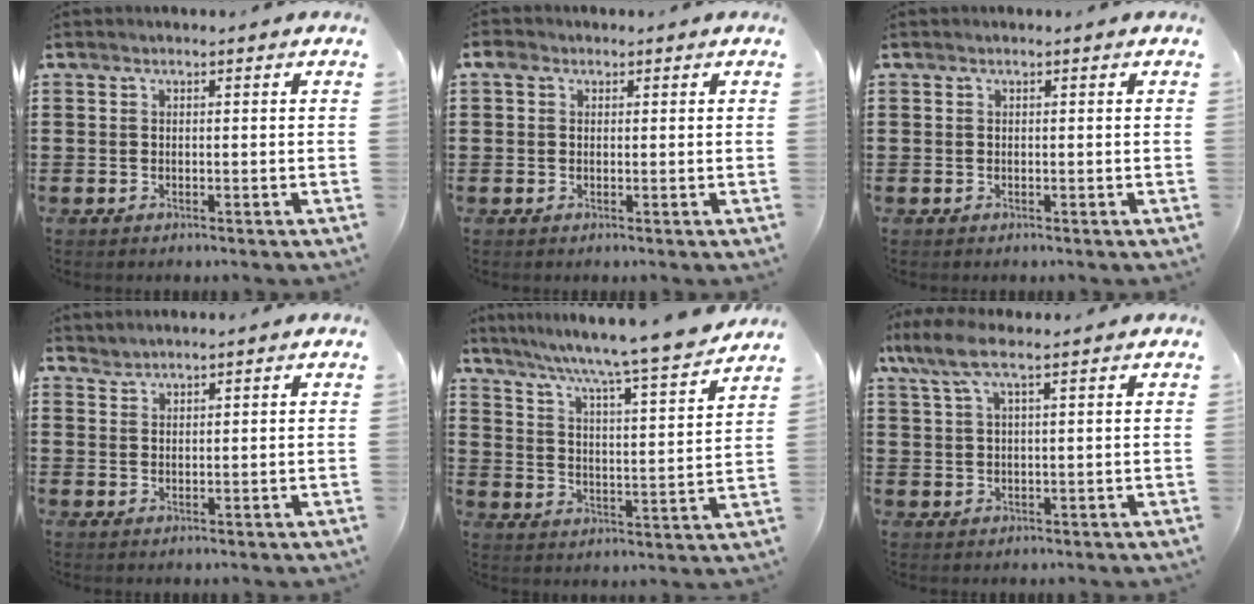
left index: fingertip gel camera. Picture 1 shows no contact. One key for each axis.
{"total": 1.8, "fx": 0.6, "fy": 1.5, "fz": 0.9, "tx": -0.023, "ty": 0.008, "tz": 0.009}
{"total": 0.0}
{"total": 1.4, "fx": 1.3, "fy": -0.2, "fz": -0.3, "tx": 0.003, "ty": -0.001, "tz": 0.027}
{"total": 6.9, "fx": 6.1, "fy": -1.0, "fz": 3.1, "tx": -0.086, "ty": -0.055, "tz": 0.093}
{"total": 5.8, "fx": 3.5, "fy": 1.3, "fz": 4.4, "tx": -0.102, "ty": 0.003, "tz": 0.061}